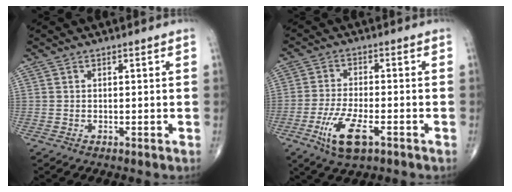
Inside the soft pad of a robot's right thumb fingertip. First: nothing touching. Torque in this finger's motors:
{"motor_torque": [0.32, -0.03, 0.47, 0.34, 0.29]}